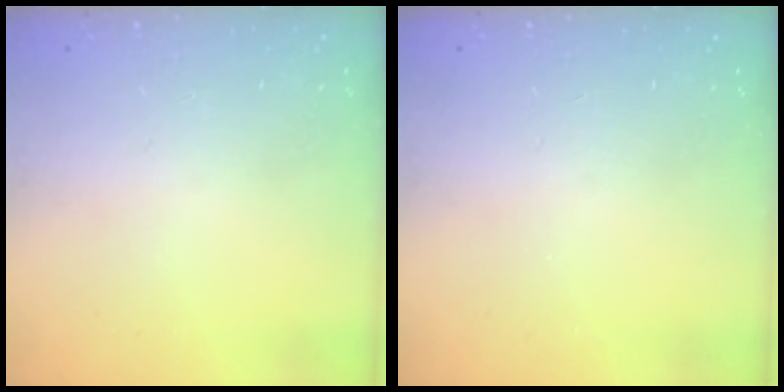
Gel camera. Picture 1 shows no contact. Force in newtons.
{"total": 0.0}